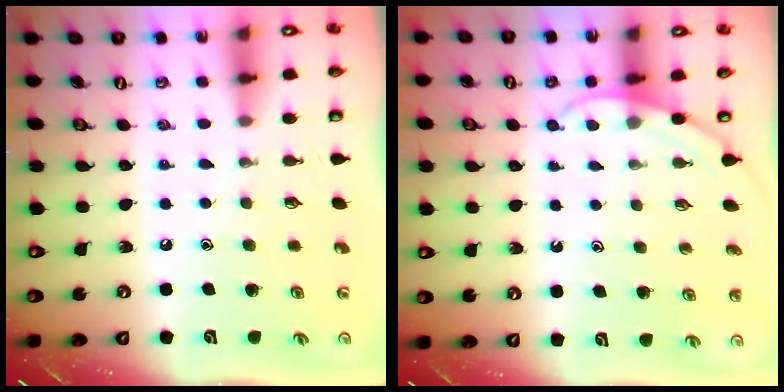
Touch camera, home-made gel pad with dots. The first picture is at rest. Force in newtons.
{"total": 3.8, "press": 3.8, "slide": 0.3}